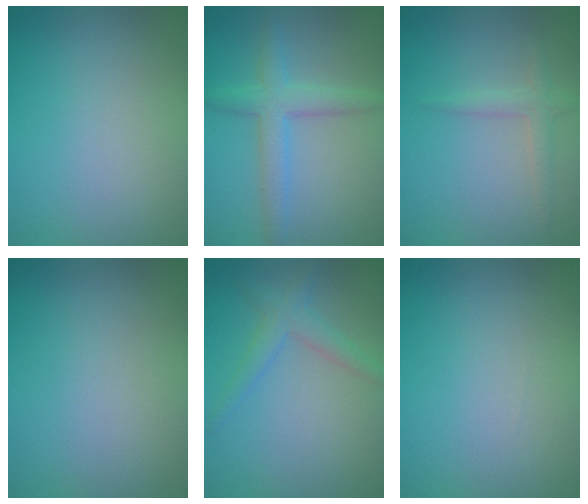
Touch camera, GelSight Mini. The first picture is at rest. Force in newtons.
{"total": 3.3, "press": 3.3, "slide": 0.1}
{"total": 1.5, "press": 1.5, "slide": 0.0}
{"total": 0.0}
{"total": 2.3, "press": 2.3, "slide": 0.1}
{"total": 0.0}